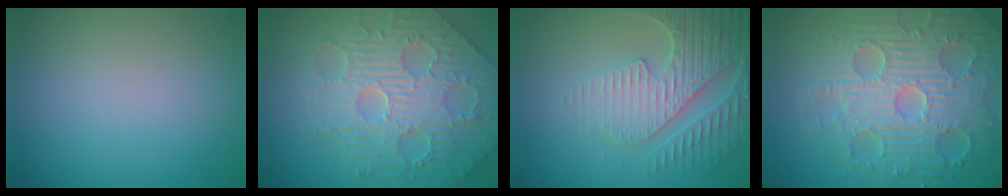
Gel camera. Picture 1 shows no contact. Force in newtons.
{"total": 5.9, "press": 5.4, "slide": 2.2}
{"total": 5.3, "press": 4.8, "slide": 2.3}
{"total": 9.4, "press": 6.9, "slide": 6.4}